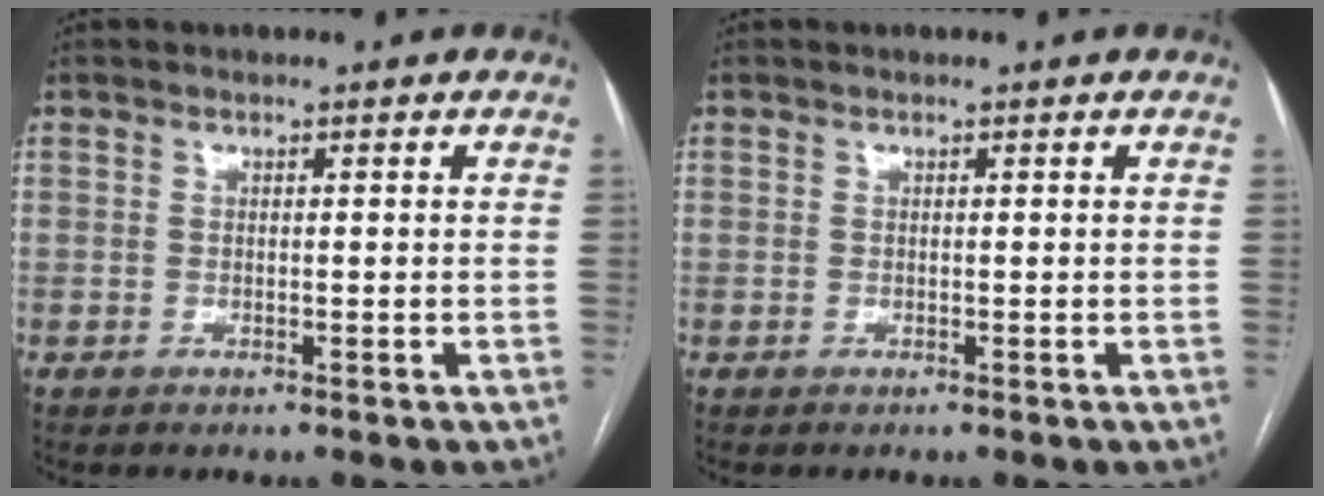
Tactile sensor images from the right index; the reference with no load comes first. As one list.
[{"total": 0.0}]